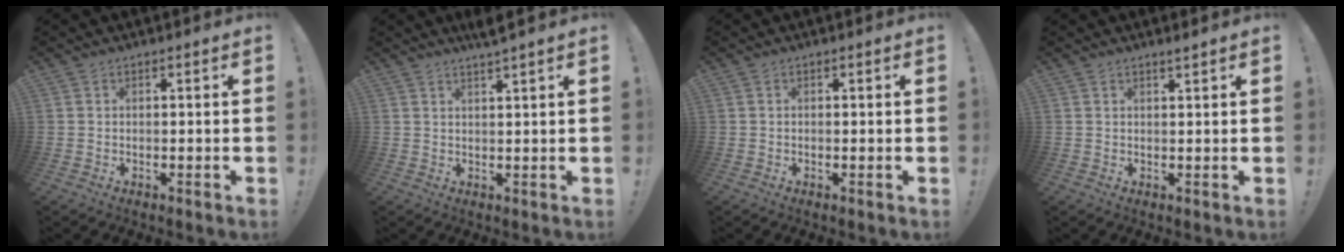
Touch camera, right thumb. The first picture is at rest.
{"total": 3.0, "force": [2.4, -0.6, 1.7], "torque": [-0.037, -0.009, 0.040]}
{"total": 0.0}
{"total": 1.1, "force": [0.9, -0.1, 0.6], "torque": [-0.012, 0.000, 0.017]}